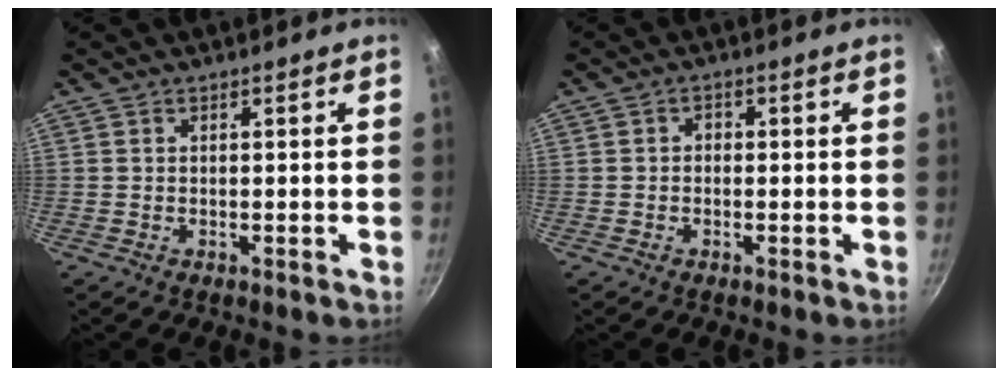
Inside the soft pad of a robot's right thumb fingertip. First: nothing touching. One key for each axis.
{"total": 1.3, "fx": -0.3, "fy": 1.1, "fz": 0.7, "tx": -0.011, "ty": 0.007, "tz": -0.007}